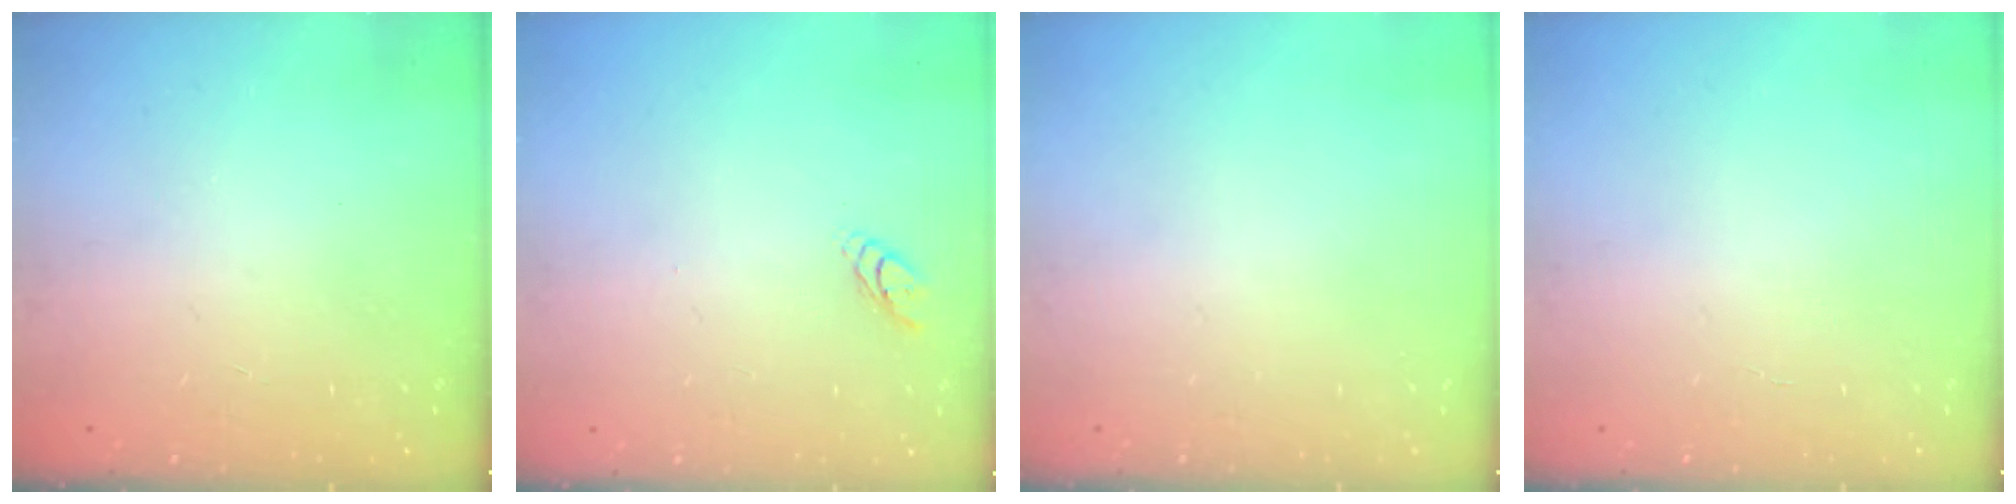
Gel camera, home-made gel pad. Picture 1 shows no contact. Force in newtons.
{"total": 3.1, "press": 3.1, "slide": 0.3}
{"total": 0.0}
{"total": 1.7, "press": 1.7, "slide": 0.1}